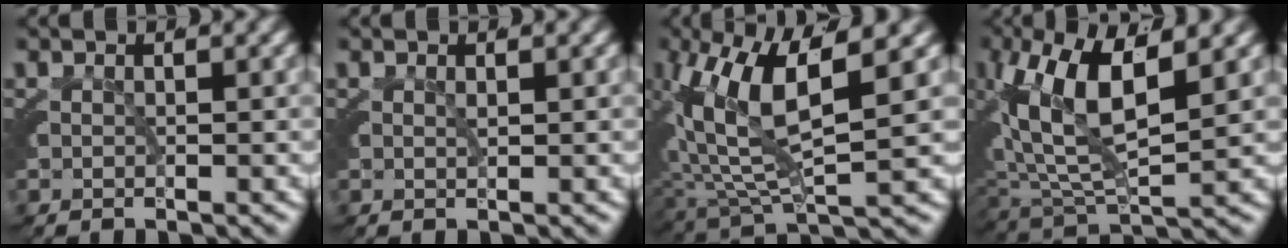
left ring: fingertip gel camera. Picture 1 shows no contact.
{"total": 0.7, "force": [0.4, -0.5, 0.4], "torque": [-0.007, -0.007, 0.011]}
{"total": 9.6, "force": [1.5, 4.4, 8.4], "torque": [-0.161, -0.012, 0.038]}
{"total": 10.1, "force": [2.3, 4.9, 8.6], "torque": [-0.166, -0.005, 0.047]}